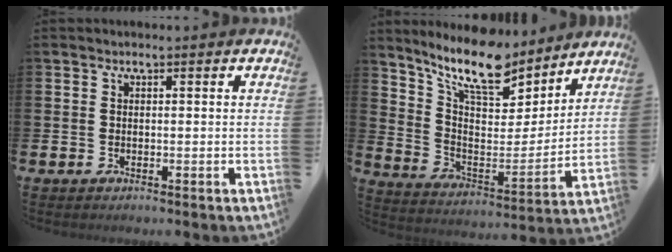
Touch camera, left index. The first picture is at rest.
{"total": 12.4, "force": [10.7, 3.6, 5.1], "torque": [-0.122, -0.070, 0.184]}